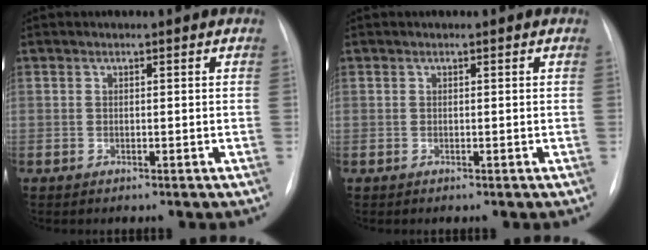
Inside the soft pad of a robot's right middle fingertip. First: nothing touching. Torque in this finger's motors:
{"motor_torque": [0.17, -0.12, 0.02, 0.02]}